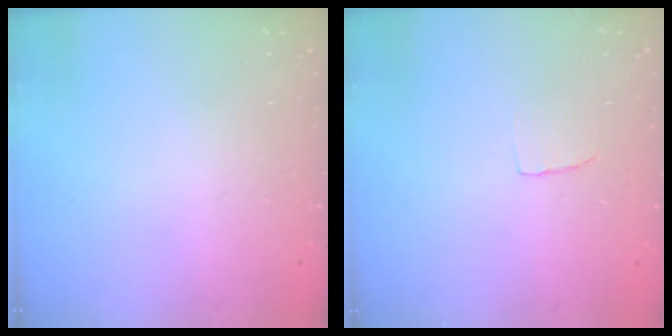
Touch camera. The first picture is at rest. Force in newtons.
{"total": 2.7, "press": 2.7, "slide": 0.2}